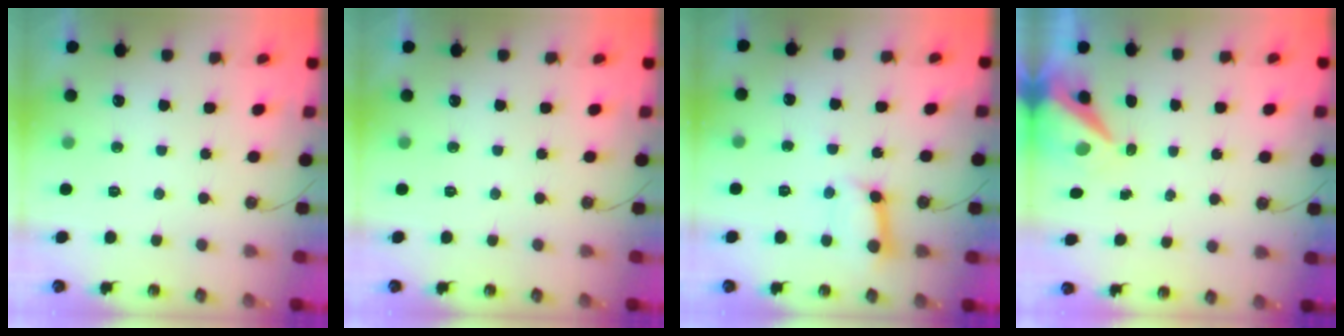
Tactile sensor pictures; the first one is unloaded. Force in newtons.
{"total": 0.0}
{"total": 10.6, "press": 10.5, "slide": 1.4}
{"total": 7.4, "press": 7.4, "slide": 1.0}